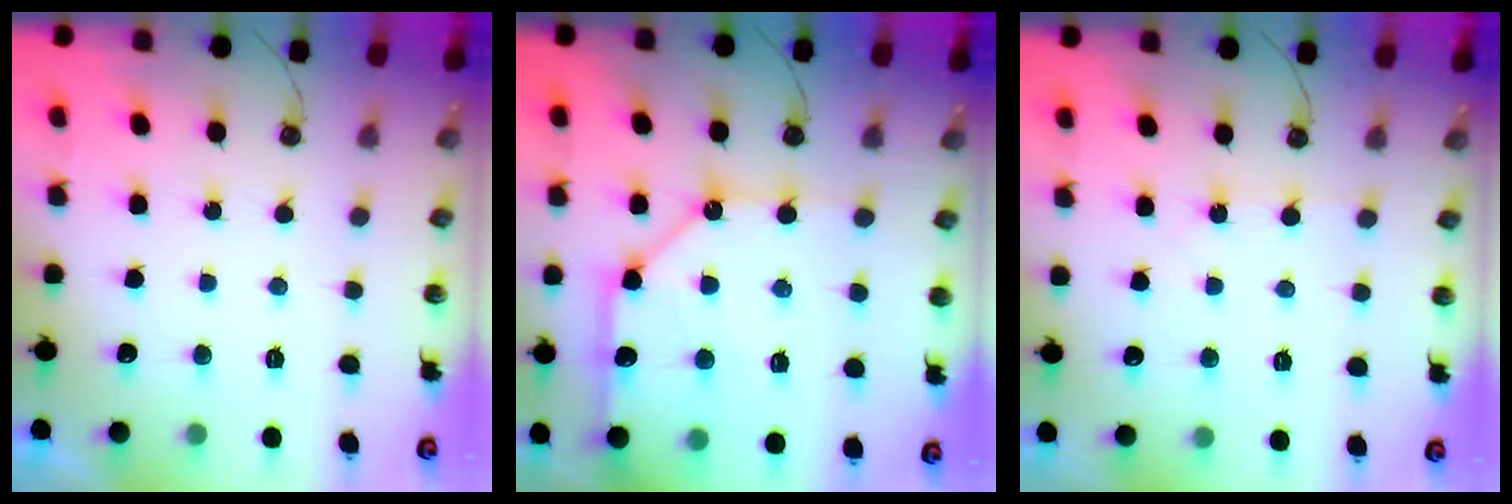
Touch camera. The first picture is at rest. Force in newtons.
{"total": 14.7, "press": 14.6, "slide": 1.6}
{"total": 1.6, "press": 1.5, "slide": 0.3}